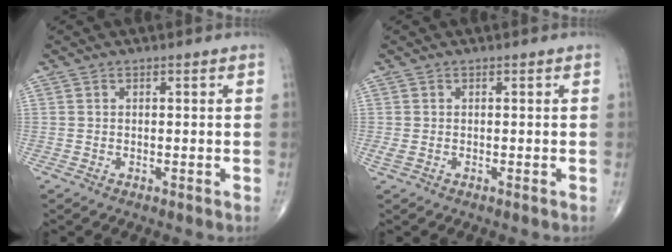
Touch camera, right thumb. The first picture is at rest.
{"total": 1.1, "force": [-0.2, 0.5, 0.9], "torque": [-0.027, -0.002, -0.003]}